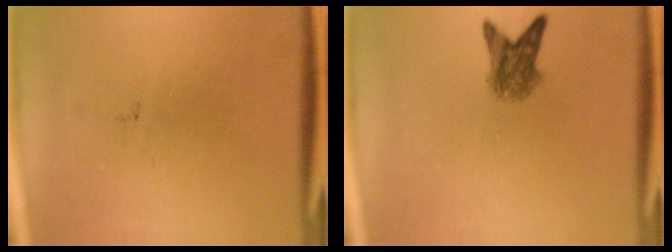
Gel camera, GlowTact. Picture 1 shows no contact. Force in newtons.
{"total": 3.9}